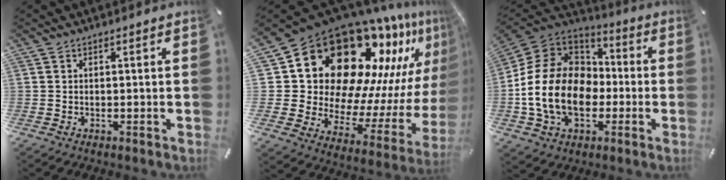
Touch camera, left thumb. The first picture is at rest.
{"total": 24.6, "force": [14.7, 14.8, 13.0], "torque": [-0.185, -0.162, 0.274]}
{"total": 19.3, "force": [-4.1, 14.6, 12.0], "torque": [-0.256, 0.030, -0.067]}